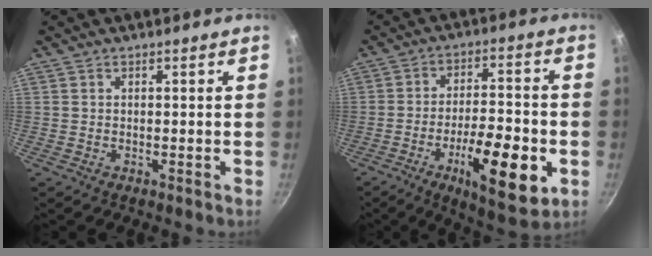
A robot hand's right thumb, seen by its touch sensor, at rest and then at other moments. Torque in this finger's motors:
{"motor_torque": [0.35, 0.28, 1.44, -0.58, 0.13]}